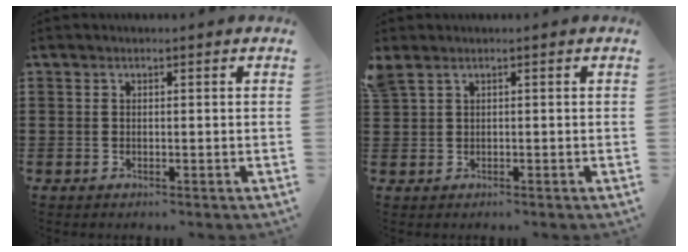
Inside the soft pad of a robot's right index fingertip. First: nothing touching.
{"total": 1.0, "force": [0.3, 0.6, 0.8], "torque": [-0.017, 0.003, 0.005]}